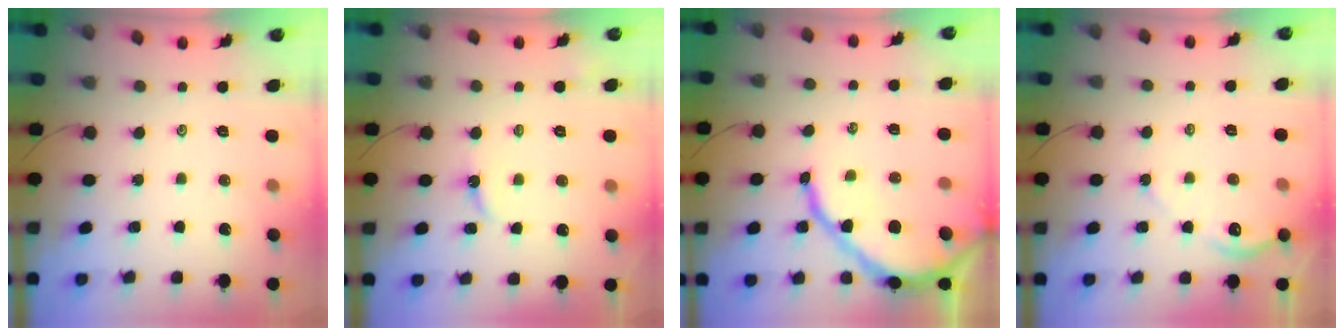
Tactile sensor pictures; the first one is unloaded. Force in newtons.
{"total": 2.8, "press": 2.8, "slide": 0.2}
{"total": 12.6, "press": 12.6, "slide": 1.2}
{"total": 5.3, "press": 5.2, "slide": 0.5}